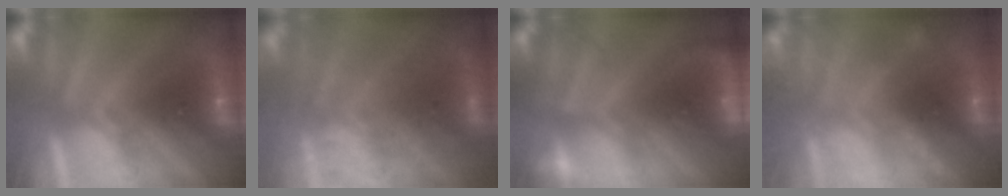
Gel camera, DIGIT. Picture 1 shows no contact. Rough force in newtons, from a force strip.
{"total": 9.0}
{"total": 8.7}
{"total": 1.6}